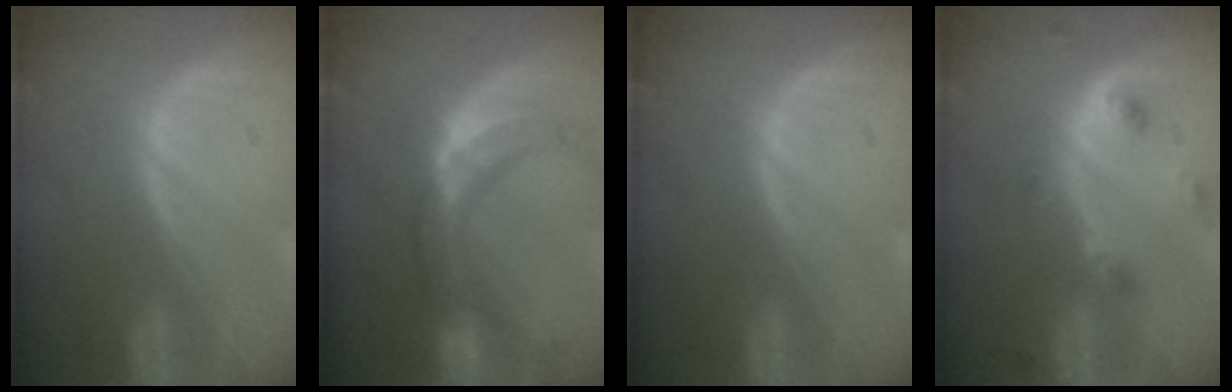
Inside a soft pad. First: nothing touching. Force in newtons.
{"total": 11.5, "press": 9.7, "slide": 6.1}
{"total": 0.0}
{"total": 4.5, "press": 4.0, "slide": 2.0}